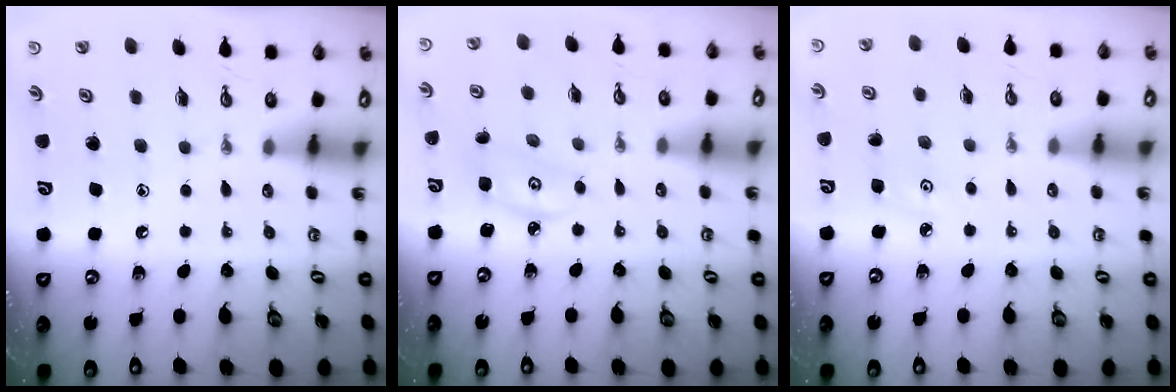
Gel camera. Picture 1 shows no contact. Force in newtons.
{"total": 2.9, "press": 2.9, "slide": 0.2}
{"total": 3.3, "press": 3.2, "slide": 0.3}